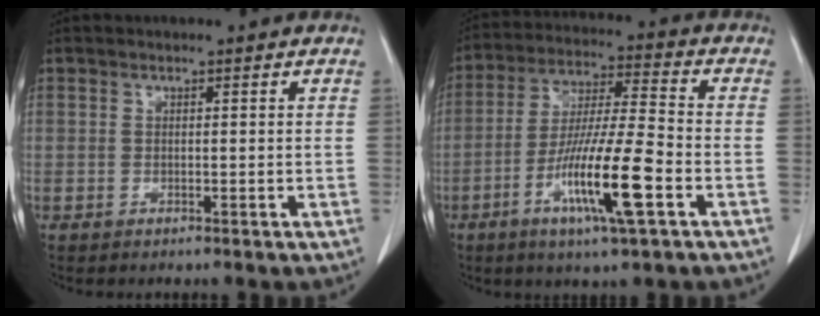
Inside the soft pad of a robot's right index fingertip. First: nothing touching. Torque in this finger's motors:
{"motor_torque": [1.83, -0.31, 1.04, 0.18]}